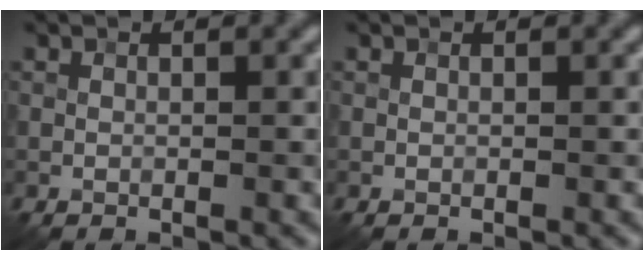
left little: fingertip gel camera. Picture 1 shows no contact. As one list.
[{"total": 0.0}]